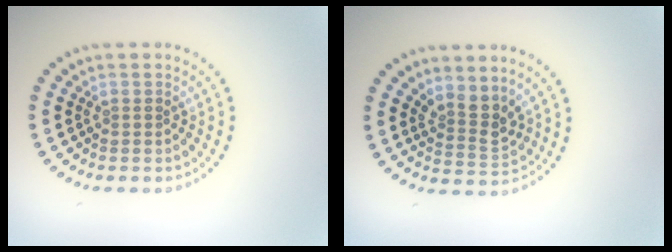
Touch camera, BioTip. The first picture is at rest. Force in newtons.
{"total": 2.7, "press": 2.0, "slide": 1.8}